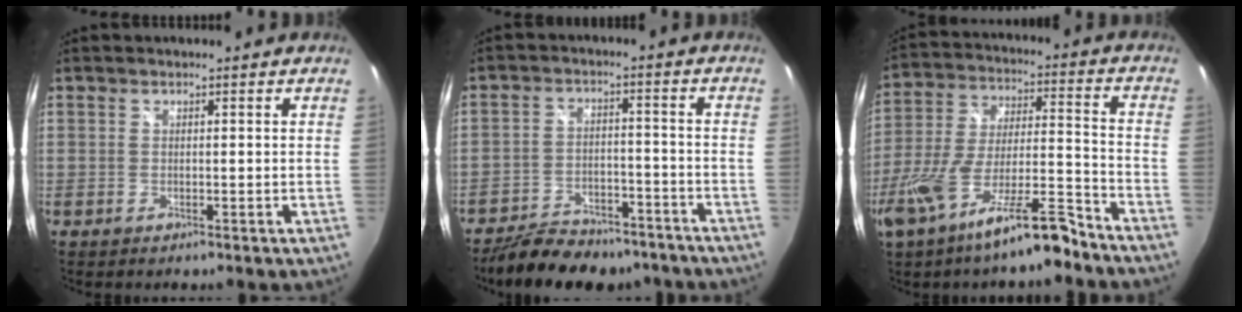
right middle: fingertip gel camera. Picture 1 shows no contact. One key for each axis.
{"total": 15.7, "fx": -13.2, "fy": 6.0, "fz": 6.2, "tx": -0.131, "ty": 0.001, "tz": -0.179}
{"total": 17.4, "fx": -12.3, "fy": 2.9, "fz": 11.9, "tx": -0.233, "ty": -0.027, "tz": -0.209}